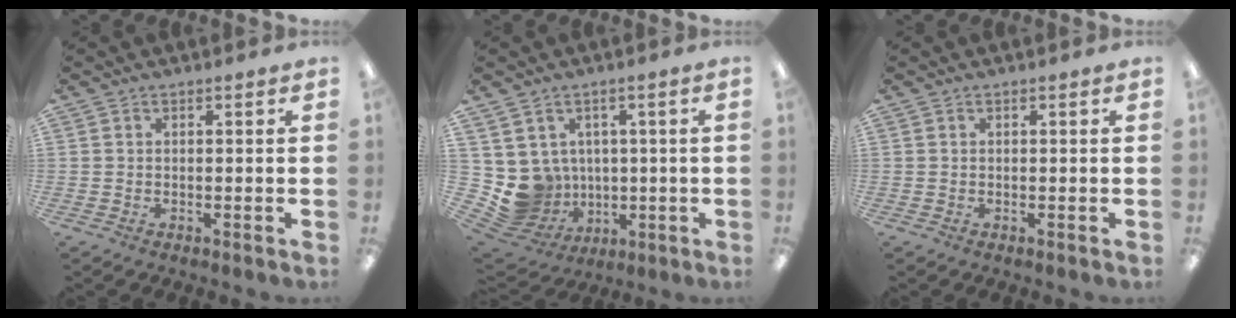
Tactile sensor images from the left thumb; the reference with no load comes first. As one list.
[{"total": 9.0, "force": [0.5, 8.8, 1.7], "torque": [-0.083, -0.015, 0.023]}, {"total": 0.0}]